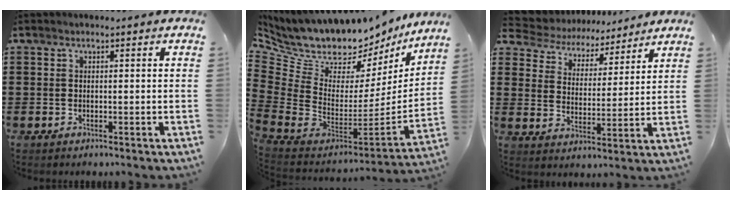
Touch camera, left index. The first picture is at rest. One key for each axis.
{"total": 9.4, "fx": 8.4, "fy": 3.6, "fz": 2.3, "tx": -0.108, "ty": -0.088, "tz": 0.149}
{"total": 4.8, "fx": 4.5, "fy": 1.7, "fz": 0.3, "tx": -0.038, "ty": -0.029, "tz": 0.074}